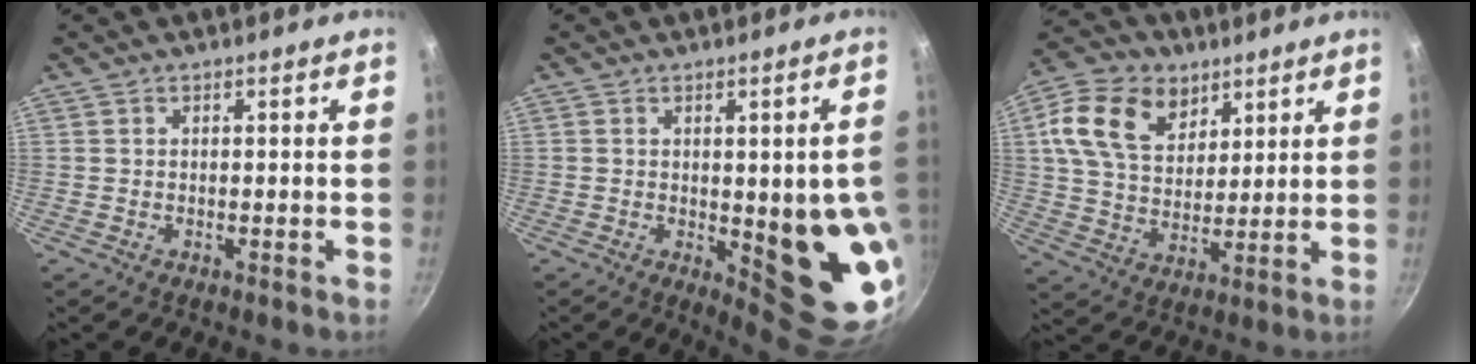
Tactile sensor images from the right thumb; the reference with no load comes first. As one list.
[{"total": 15.1, "force": [-1.5, 4.8, 14.3], "torque": [-0.137, -0.019, -0.009]}, {"total": 15.3, "force": [6.7, 10.7, 8.7], "torque": [-0.135, -0.016, 0.115]}]